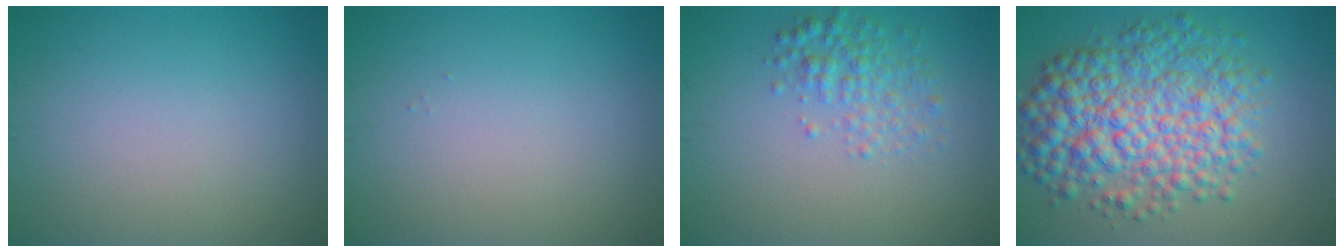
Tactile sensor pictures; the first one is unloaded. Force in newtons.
{"total": 0.0}
{"total": 2.7, "press": 2.7, "slide": 0.1}
{"total": 9.3, "press": 9.3, "slide": 0.1}